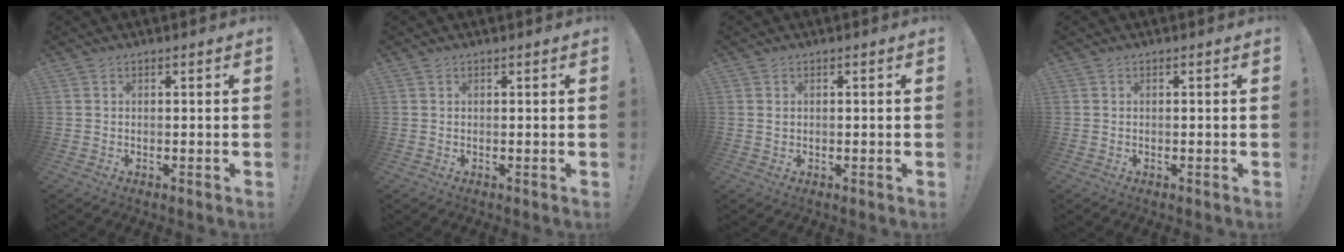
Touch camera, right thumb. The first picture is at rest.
{"total": 0.0}
{"total": 0.8, "force": [0.5, 0.6, 0.2], "torque": [-0.004, 0.003, 0.009]}
{"total": 0.0}